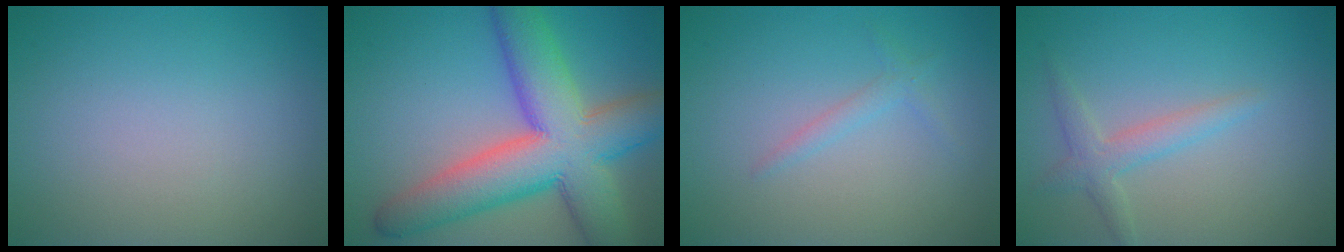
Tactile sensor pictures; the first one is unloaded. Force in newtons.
{"total": 11.9, "press": 11.9, "slide": 0.4}
{"total": 1.1, "press": 1.1, "slide": 0.1}
{"total": 2.2, "press": 2.2, "slide": 0.1}